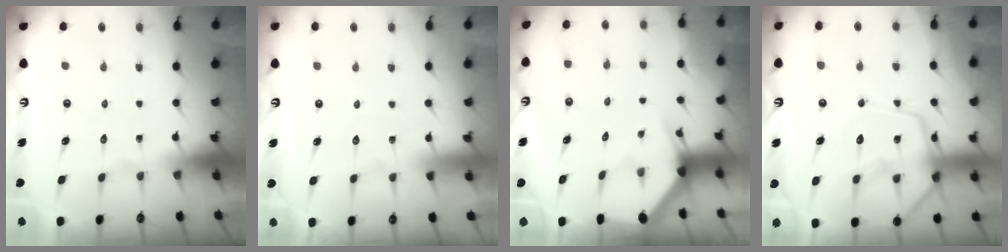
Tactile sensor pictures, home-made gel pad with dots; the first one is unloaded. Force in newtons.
{"total": 2.7, "press": 2.7, "slide": 0.3}
{"total": 3.1, "press": 3.1, "slide": 0.2}
{"total": 14.0, "press": 13.9, "slide": 1.3}